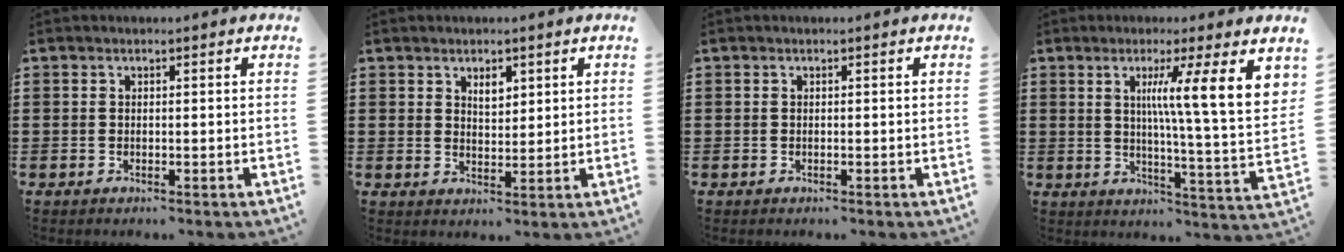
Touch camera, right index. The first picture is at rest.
{"total": 2.8, "force": [1.8, 1.5, 1.6], "torque": [-0.029, 0.001, 0.030]}
{"total": 0.0}
{"total": 9.6, "force": [4.2, -0.2, 8.6], "torque": [-0.150, -0.026, 0.059]}